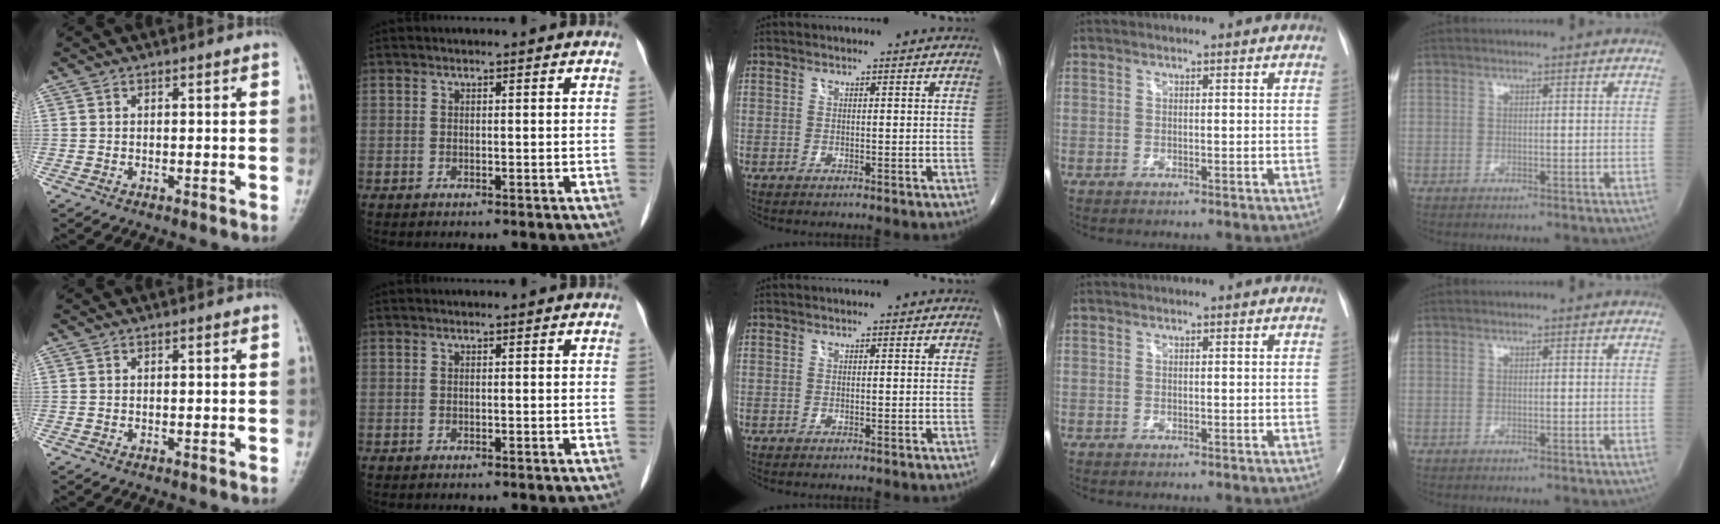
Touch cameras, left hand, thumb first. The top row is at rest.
{}